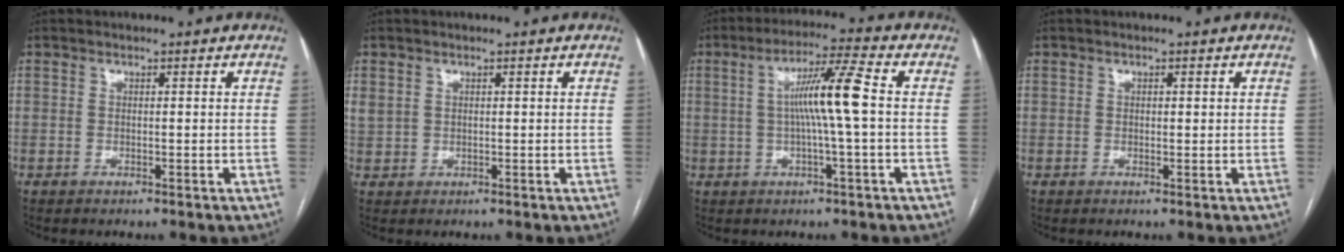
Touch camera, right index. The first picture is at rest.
{"total": 2.2, "force": [0.9, 1.8, 0.9], "torque": [-0.026, 0.014, 0.028]}
{"total": 8.7, "force": [0.3, -0.6, 8.6], "torque": [-0.156, 0.012, 0.004]}
{"total": 0.7, "force": [0.2, 0.3, 0.6], "torque": [-0.008, 0.001, 0.003]}